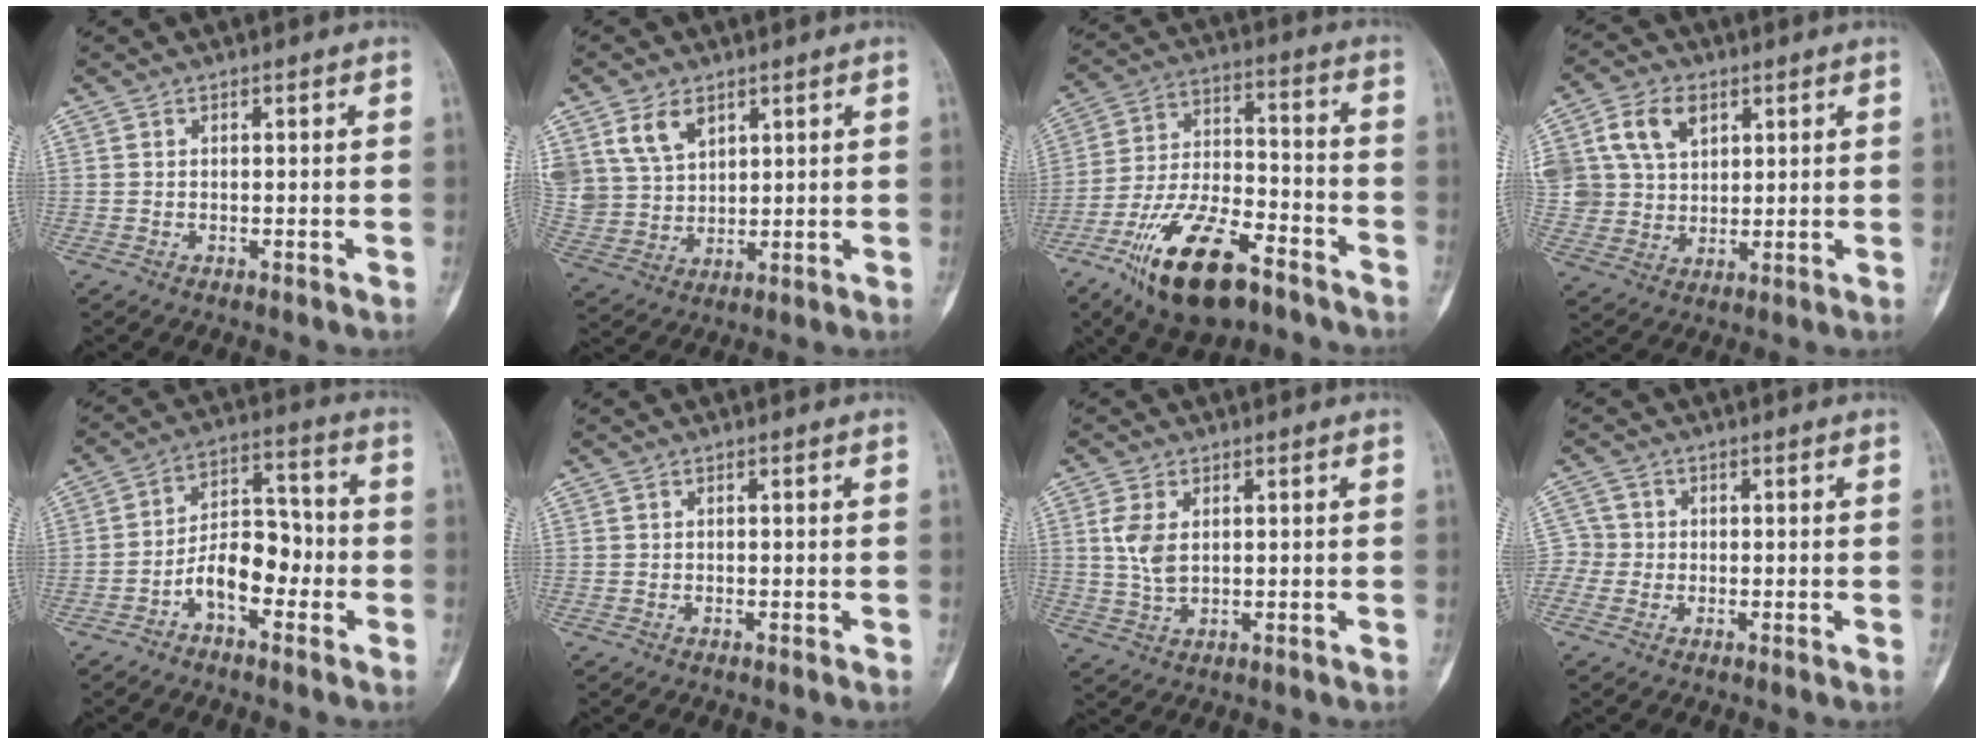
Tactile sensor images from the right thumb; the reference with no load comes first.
{"total": 9.5, "force": [5.1, 6.3, 4.9], "torque": [-0.081, -0.016, 0.115]}
{"total": 18.9, "force": [-11.3, 7.8, 12.9], "torque": [-0.229, 0.066, -0.198]}
{"total": 13.4, "force": [5.1, 9.9, 7.4], "torque": [-0.140, 0.001, 0.103]}
{"total": 9.5, "force": [-3.7, 5.5, 6.9], "torque": [-0.093, 0.047, -0.071]}
{"total": 0.0}
{"total": 5.0, "force": [1.1, 2.8, 4.1], "torque": [-0.088, -0.001, 0.026]}
{"total": 3.2, "force": [-0.6, 3.2, 0.3], "torque": [0.016, 0.009, -0.021]}